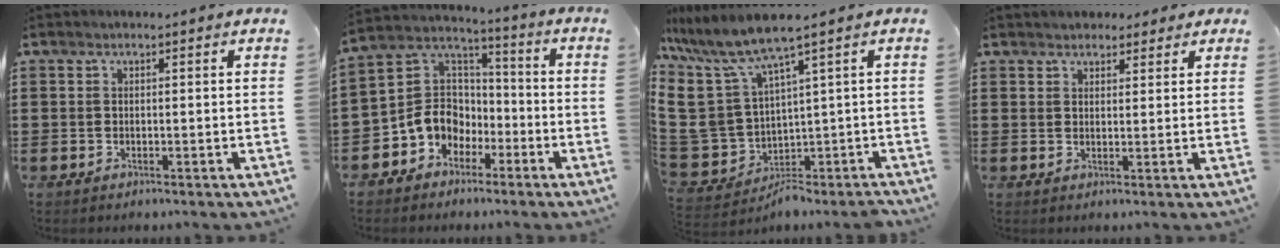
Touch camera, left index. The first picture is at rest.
{"total": 8.3, "force": [-3.3, 7.2, 2.5], "torque": [-0.085, 0.008, -0.066]}
{"total": 7.4, "force": [1.8, 4.9, 5.2], "torque": [-0.152, -0.030, 0.027]}
{"total": 2.5, "force": [2.1, 1.3, 0.2], "torque": [-0.004, 0.005, 0.037]}